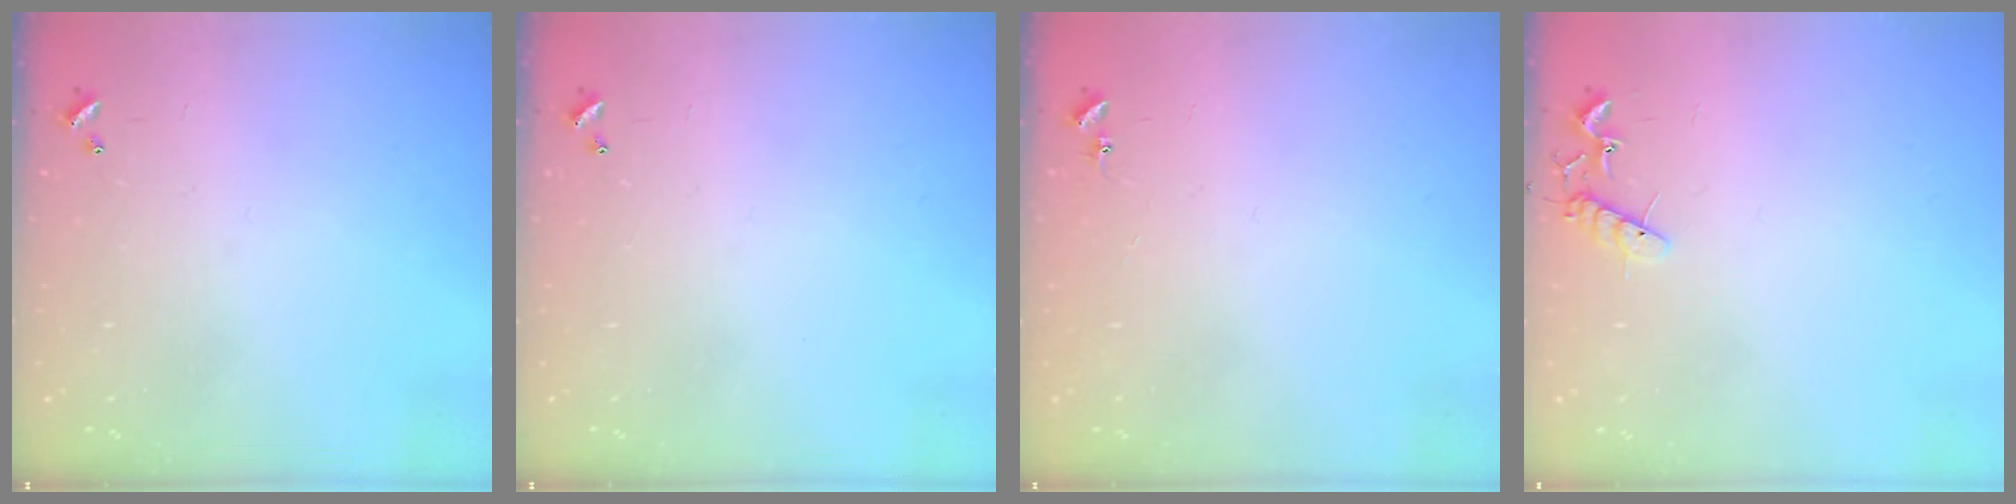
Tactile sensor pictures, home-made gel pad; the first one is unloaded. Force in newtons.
{"total": 0.0}
{"total": 5.4, "press": 5.4, "slide": 0.6}
{"total": 10.4, "press": 10.3, "slide": 0.9}